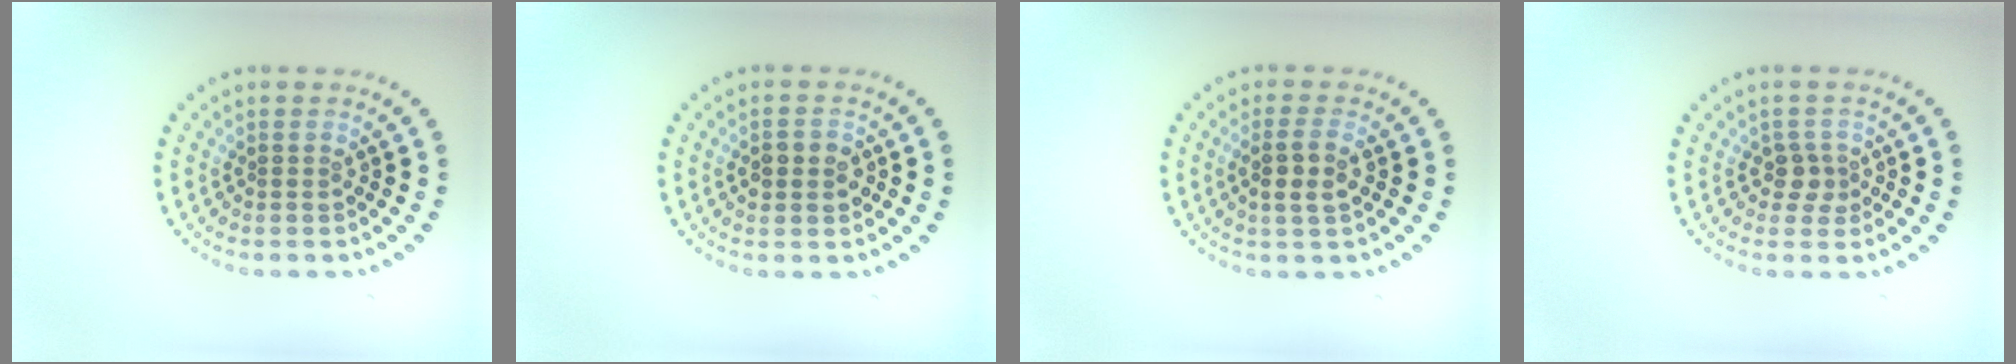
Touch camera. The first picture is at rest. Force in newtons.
{"total": 2.1, "press": 2.0, "slide": 0.1}
{"total": 2.5, "press": 2.2, "slide": 1.1}
{"total": 1.6, "press": 1.4, "slide": 0.8}